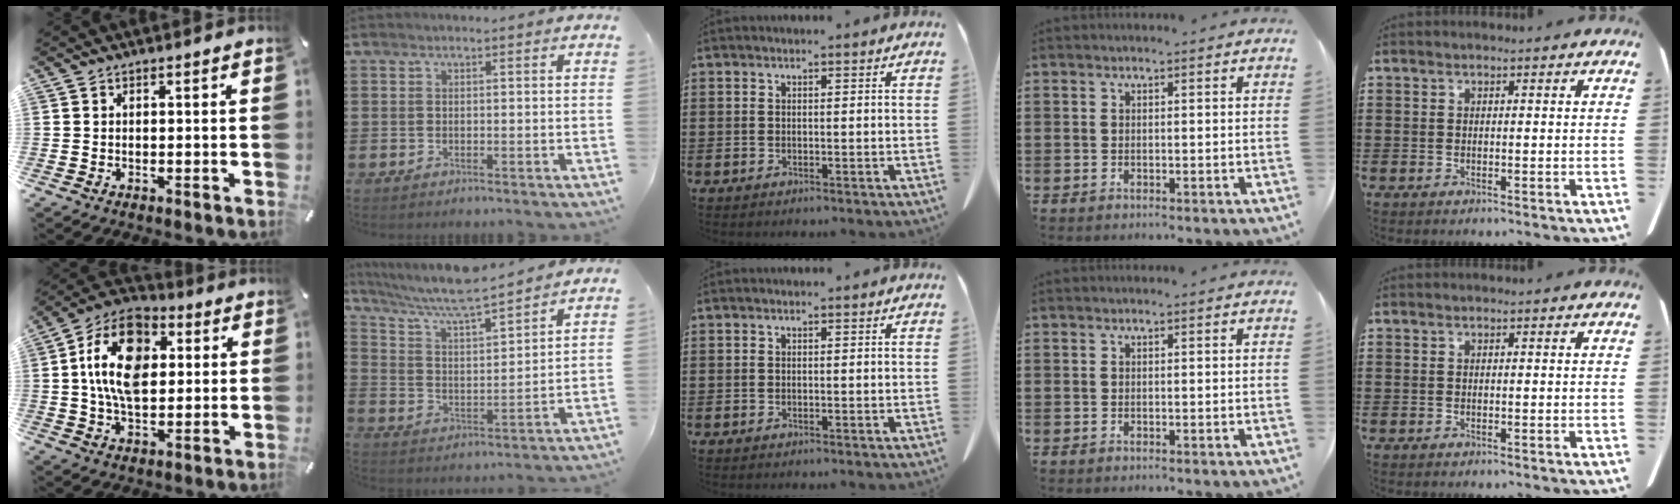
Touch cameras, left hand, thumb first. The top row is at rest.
{"thumb": {"total": 15.8, "force": [2.8, 10.5, 11.4], "torque": [-0.226, 0.009, 0.047]}, "index": {"total": 7.9, "force": [7.0, 0.7, 3.5], "torque": [-0.096, -0.034, 0.120]}}